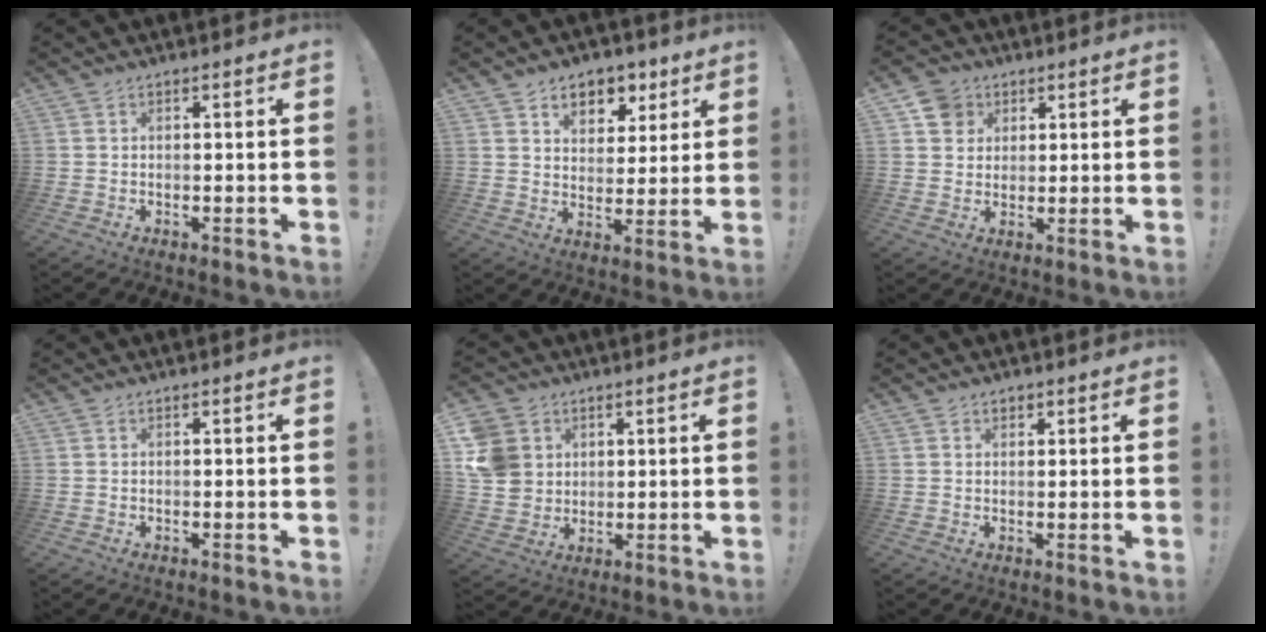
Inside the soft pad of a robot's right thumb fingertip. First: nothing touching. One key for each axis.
{"total": 8.4, "fx": 4.9, "fy": 6.1, "fz": 3.0, "tx": -0.034, "ty": -0.033, "tz": 0.093}
{"total": 7.2, "fx": 3.4, "fy": 6.1, "fz": 1.6, "tx": -0.023, "ty": -0.014, "tz": 0.069}
{"total": 0.0}
{"total": 10.2, "fx": 3.2, "fy": 9.0, "fz": 3.5, "tx": -0.060, "ty": -0.011, "tz": 0.068}
{"total": 1.1, "fx": 0.7, "fy": 0.8, "fz": 0.3, "tx": 0.001, "ty": -0.001, "tz": 0.011}